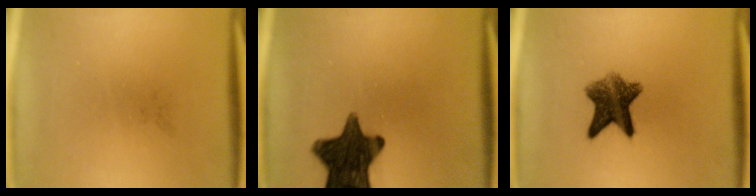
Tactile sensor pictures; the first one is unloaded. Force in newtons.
{"total": 13.8}
{"total": 7.7}